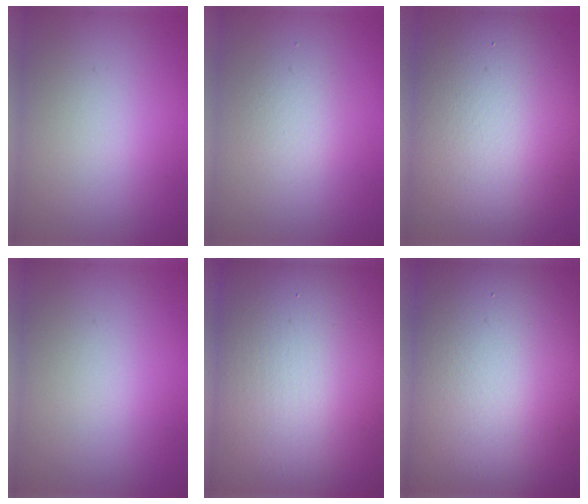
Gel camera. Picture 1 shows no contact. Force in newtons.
{"total": 1.7, "press": 1.7, "slide": 0.2}
{"total": 12.9, "press": 12.8, "slide": 1.0}
{"total": 0.0}
{"total": 26.6, "press": 26.5, "slide": 1.2}
{"total": 22.6, "press": 22.5, "slide": 0.6}